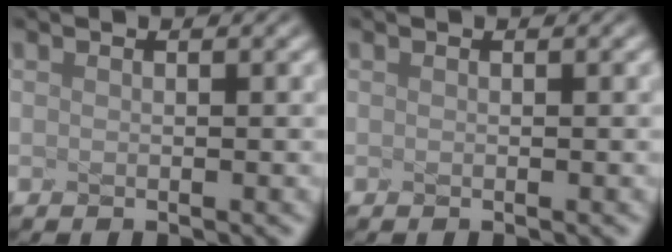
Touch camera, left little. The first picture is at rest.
{"total": 0.0}